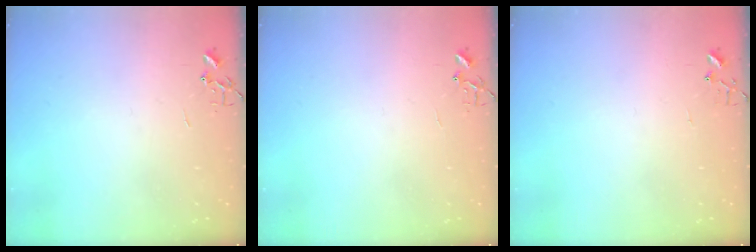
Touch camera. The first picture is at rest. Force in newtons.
{"total": 6.4, "press": 6.4, "slide": 0.6}
{"total": 4.2, "press": 4.2, "slide": 0.4}